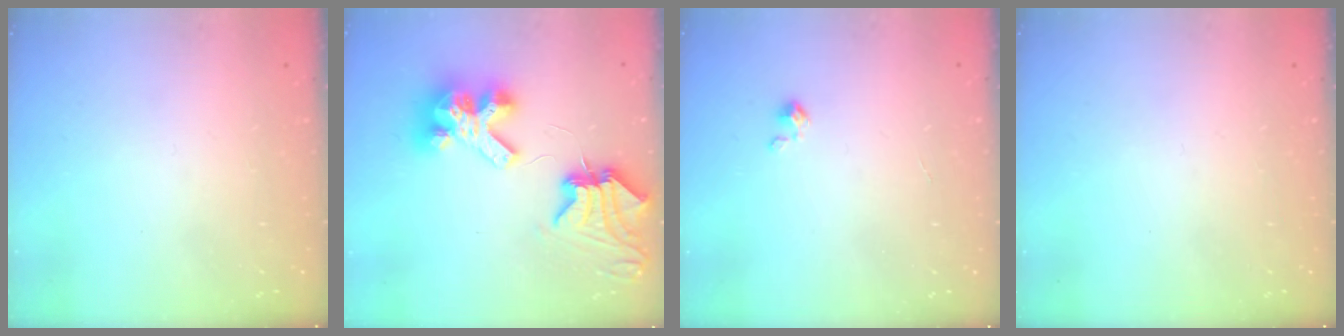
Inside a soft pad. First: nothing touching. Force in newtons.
{"total": 11.4, "press": 11.3, "slide": 1.4}
{"total": 1.1, "press": 1.1, "slide": 0.2}
{"total": 0.0}